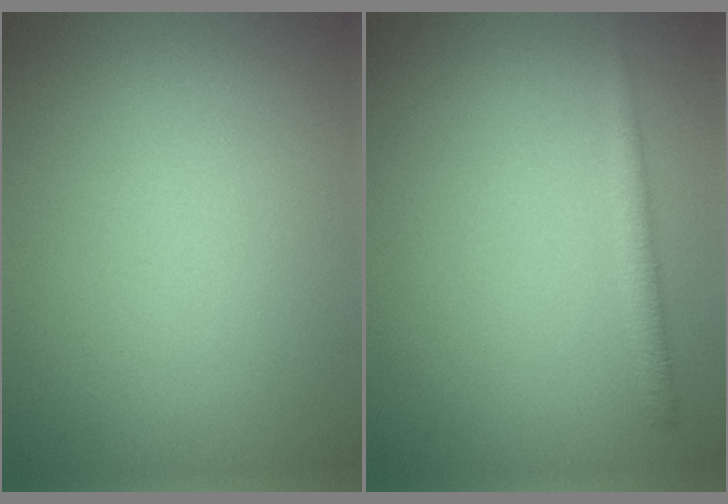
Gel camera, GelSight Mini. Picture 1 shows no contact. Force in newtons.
{"total": 1.6, "press": 1.6, "slide": 0.0}